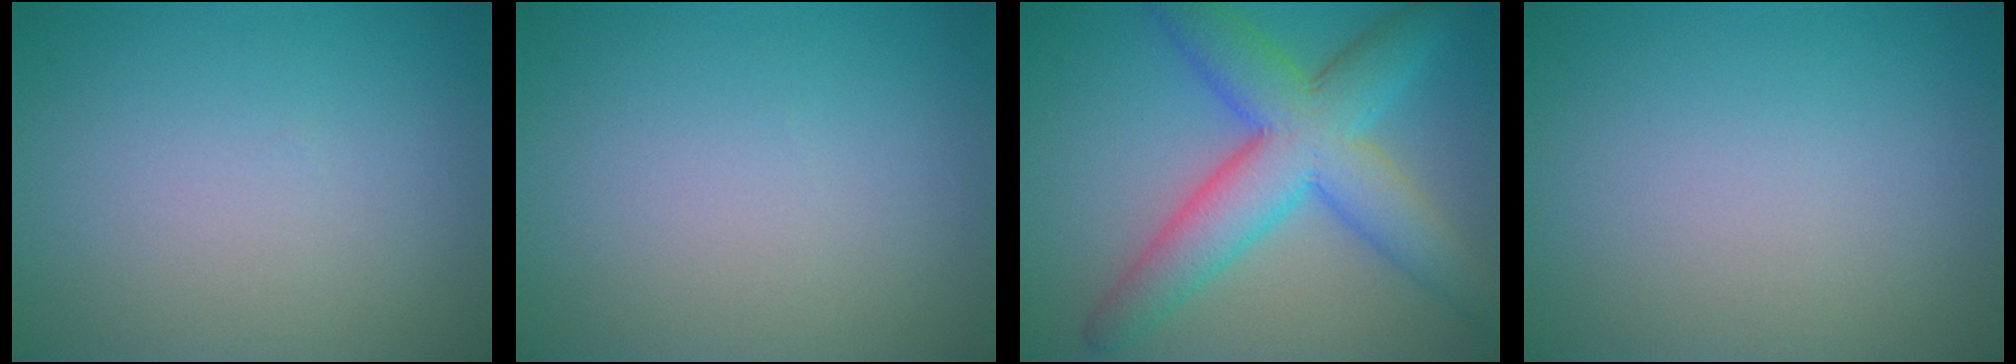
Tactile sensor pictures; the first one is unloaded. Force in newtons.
{"total": 0.0}
{"total": 8.7, "press": 8.7, "slide": 0.2}
{"total": 0.0}